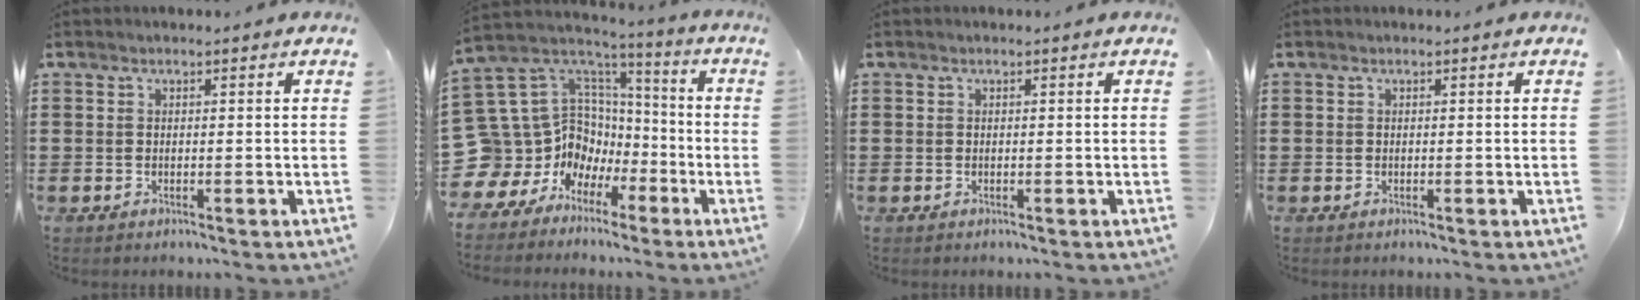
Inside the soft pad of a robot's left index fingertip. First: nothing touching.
{"total": 6.8, "force": [-2.4, 6.4, 0.6], "torque": [-0.061, -0.002, -0.050]}
{"total": 0.0}
{"total": 0.0}